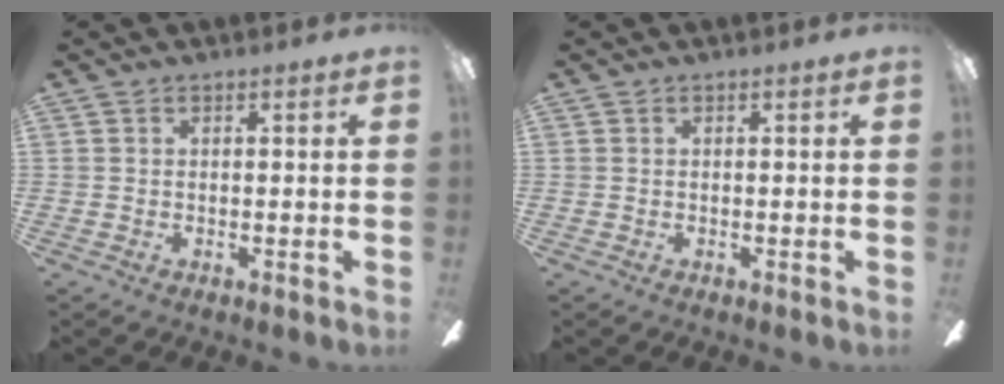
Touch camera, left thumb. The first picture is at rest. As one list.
[{"total": 0.0}]